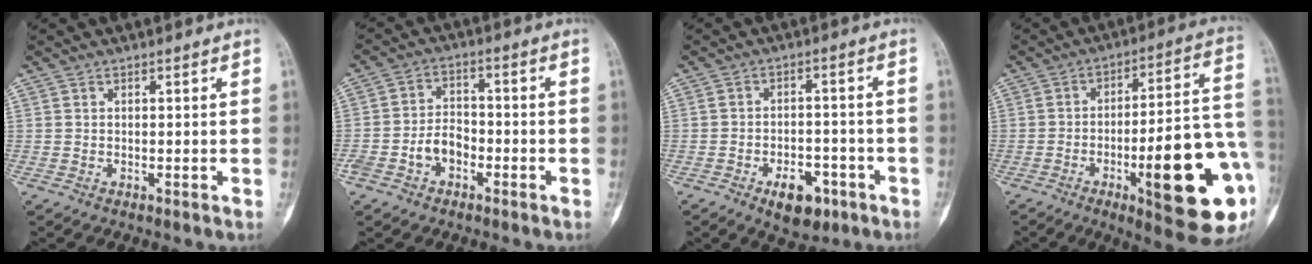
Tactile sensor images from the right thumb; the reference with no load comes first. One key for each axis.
{"total": 6.0, "fx": -2.4, "fy": 4.2, "fz": 3.5, "tx": -0.049, "ty": 0.032, "tz": -0.046}
{"total": 8.1, "fx": -4.2, "fy": 4.6, "fz": 5.1, "tx": -0.052, "ty": 0.024, "tz": -0.058}
{"total": 23.3, "fx": -6.9, "fy": 5.5, "fz": 21.5, "tx": -0.257, "ty": 0.020, "tz": -0.086}